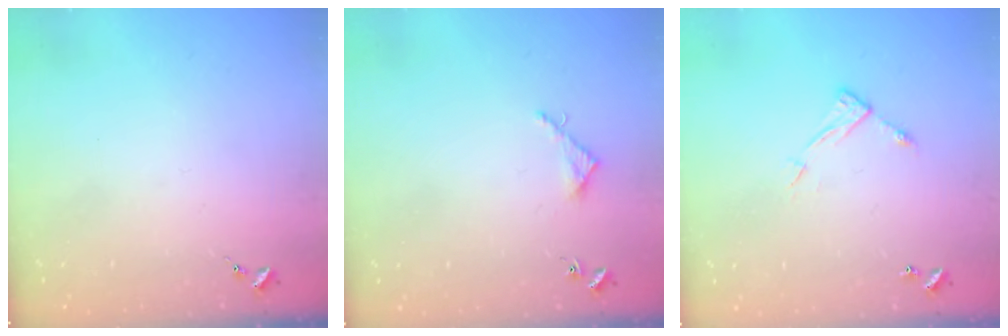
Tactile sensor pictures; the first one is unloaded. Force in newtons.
{"total": 3.3, "press": 3.3, "slide": 0.3}
{"total": 6.3, "press": 6.3, "slide": 0.4}